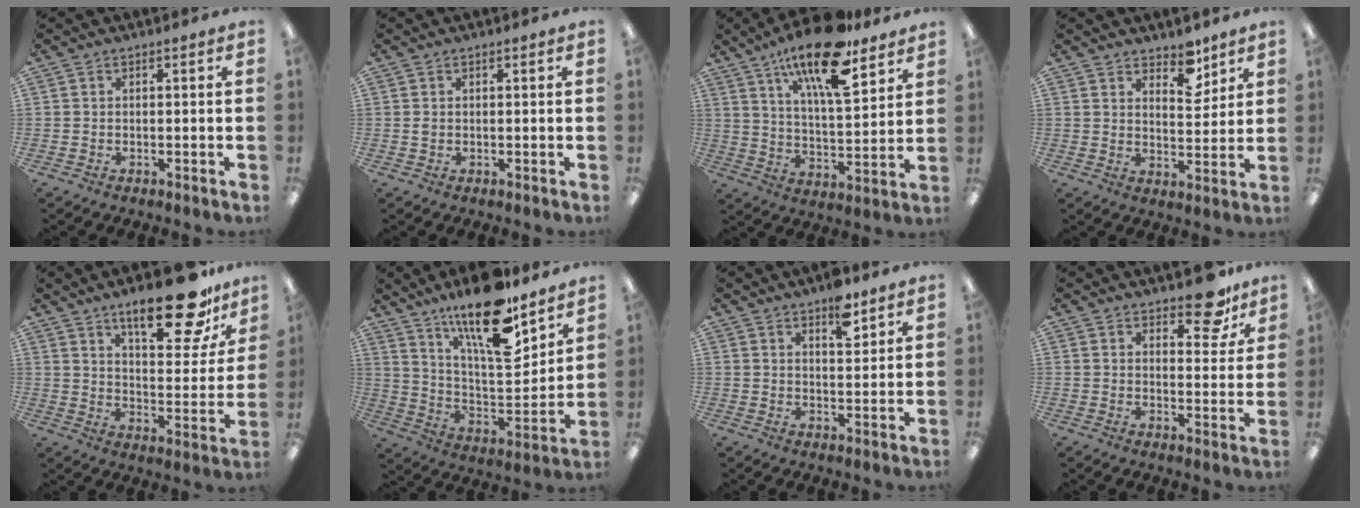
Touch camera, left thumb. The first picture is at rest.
{"total": 0.7, "force": [0.1, 0.6, 0.4], "torque": [-0.011, 0.005, 0.000]}
{"total": 18.9, "force": [13.0, 6.0, 12.4], "torque": [-0.214, -0.070, 0.215]}
{"total": 7.1, "force": [5.7, 3.3, 2.7], "torque": [-0.015, -0.041, 0.098]}
{"total": 20.0, "force": [13.8, 7.1, 12.6], "torque": [-0.174, -0.082, 0.221]}
{"total": 19.4, "force": [14.1, 5.8, 12.0], "torque": [-0.210, -0.097, 0.238]}
{"total": 7.4, "force": [5.0, 3.1, 4.4], "torque": [-0.052, -0.028, 0.082]}
{"total": 10.0, "force": [7.4, 4.2, 5.2], "torque": [-0.050, -0.048, 0.124]}